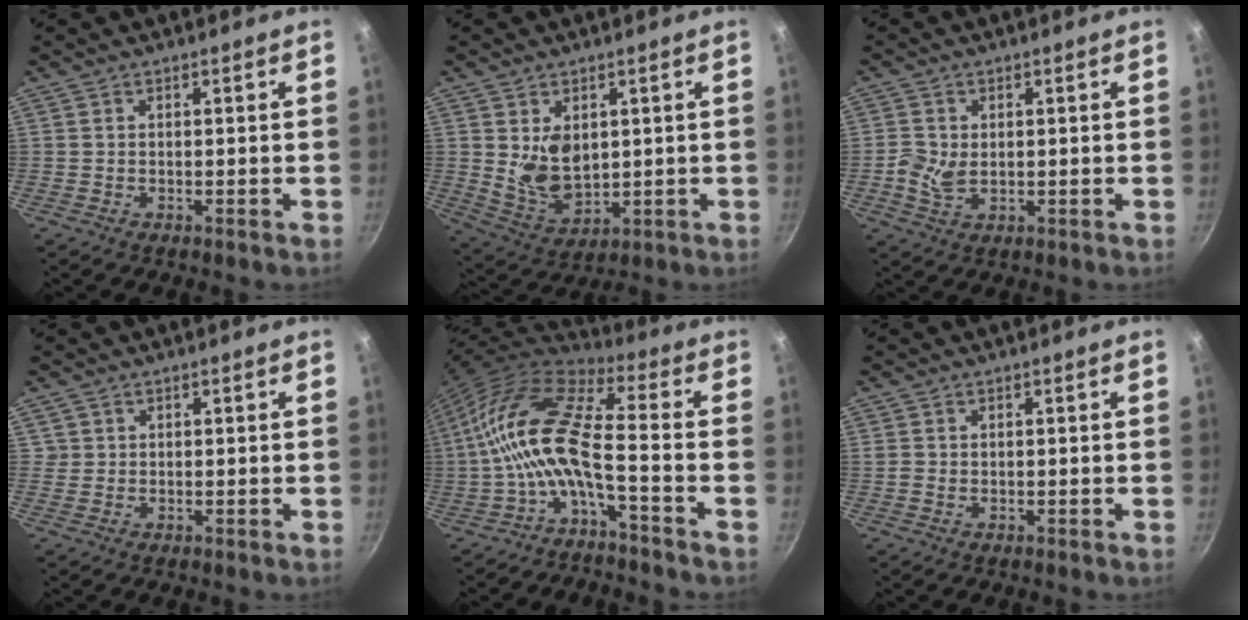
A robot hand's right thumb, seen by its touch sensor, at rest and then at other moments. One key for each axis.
{"total": 8.3, "fx": 1.4, "fy": 5.7, "fz": 5.9, "tx": -0.089, "ty": -0.026, "tz": 0.044}
{"total": 4.3, "fx": -0.1, "fy": 3.0, "fz": 3.1, "tx": -0.067, "ty": -0.002, "tz": -0.001}
{"total": 1.3, "fx": 0.4, "fy": 1.2, "fz": 0.1, "tx": 0.013, "ty": 0.008, "tz": 0.006}
{"total": 14.2, "fx": -3.4, "fy": 4.4, "fz": 13.0, "tx": -0.276, "ty": 0.048, "tz": -0.079}
{"total": 0.6, "fx": 0.0, "fy": 0.6, "fz": 0.2, "tx": -0.005, "ty": 0.002, "tz": 0.000}